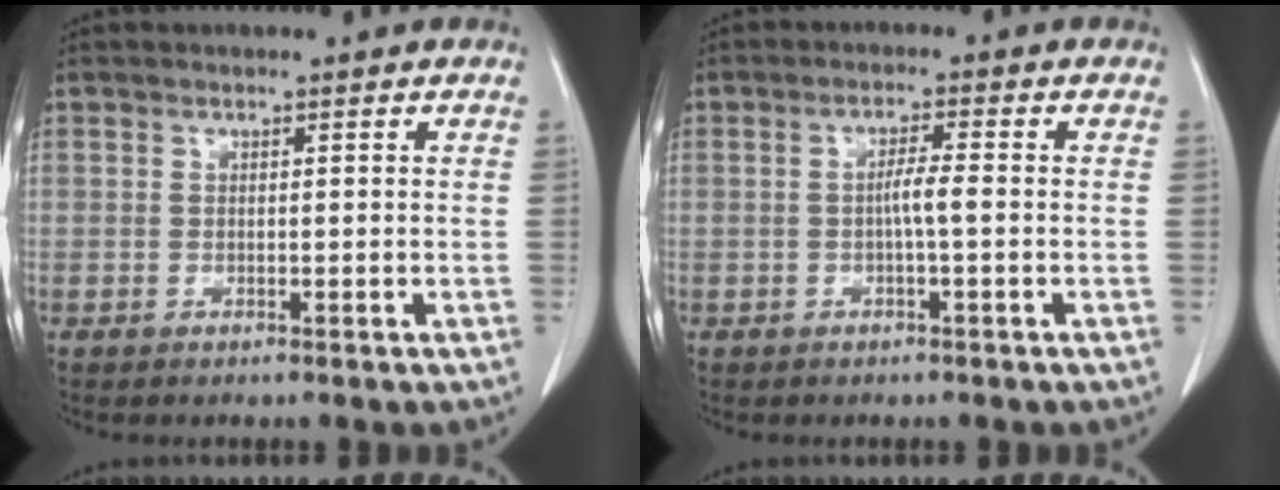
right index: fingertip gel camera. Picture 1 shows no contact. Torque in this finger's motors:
{"motor_torque": [0.56, -0.23, 0.39, 0.07]}